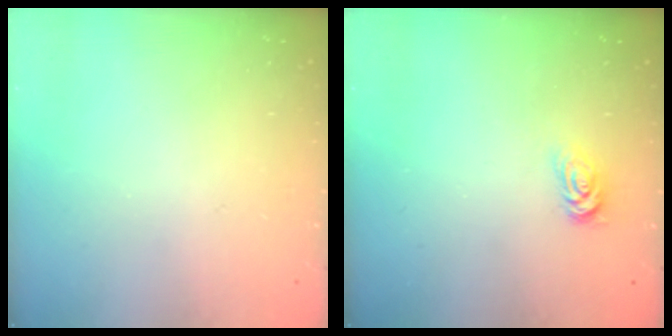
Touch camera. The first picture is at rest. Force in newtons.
{"total": 2.5, "press": 2.5, "slide": 0.4}